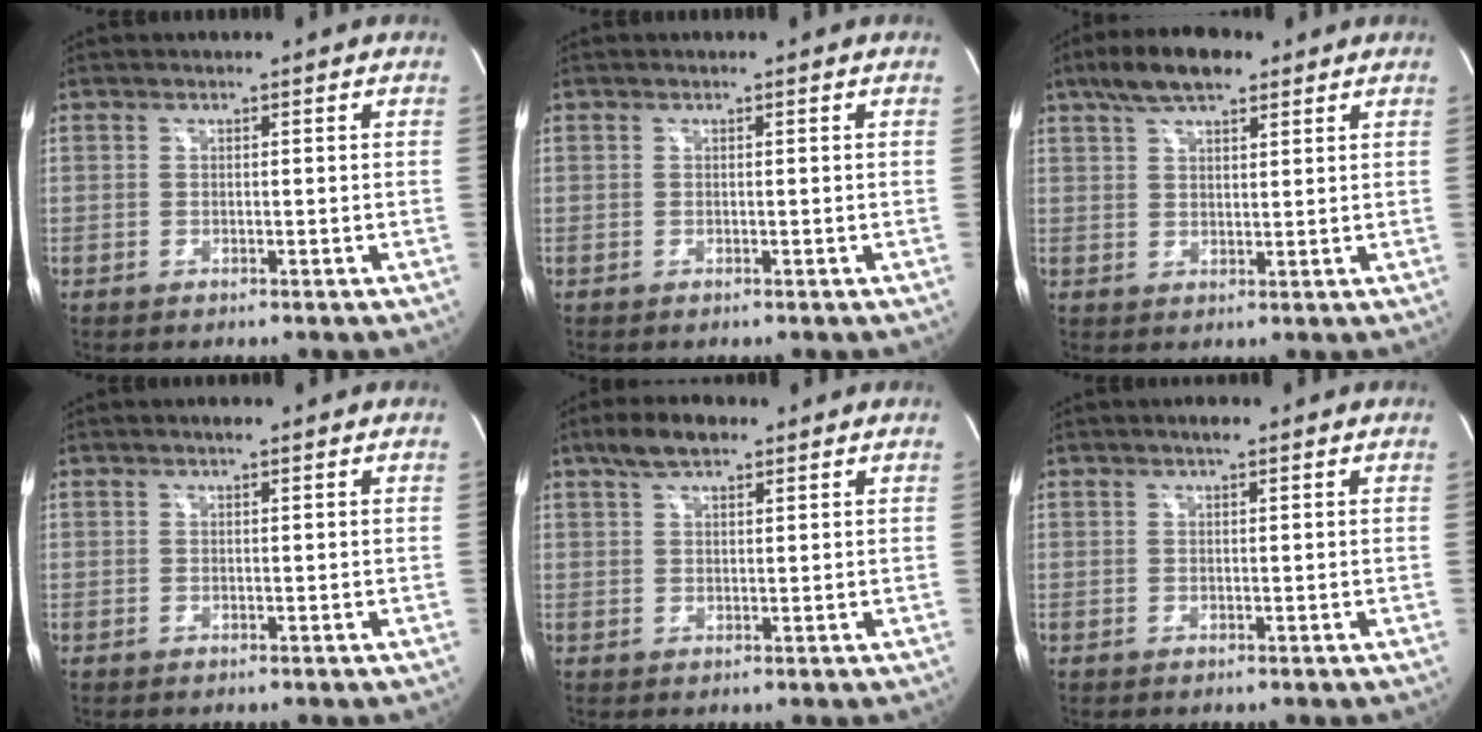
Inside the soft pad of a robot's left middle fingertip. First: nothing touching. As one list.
[{"total": 0.0}, {"total": 8.0, "force": [5.5, 2.8, 5.0], "torque": [-0.098, 0.018, 0.097]}, {"total": 0.7, "force": [0.6, 0.0, 0.5], "torque": [-0.014, 0.001, 0.010]}, {"total": 5.0, "force": [3.5, 1.8, 3.1], "torque": [-0.067, 0.015, 0.064]}, {"total": 1.3, "force": [0.9, 0.1, 0.9], "torque": [-0.022, 0.003, 0.016]}]